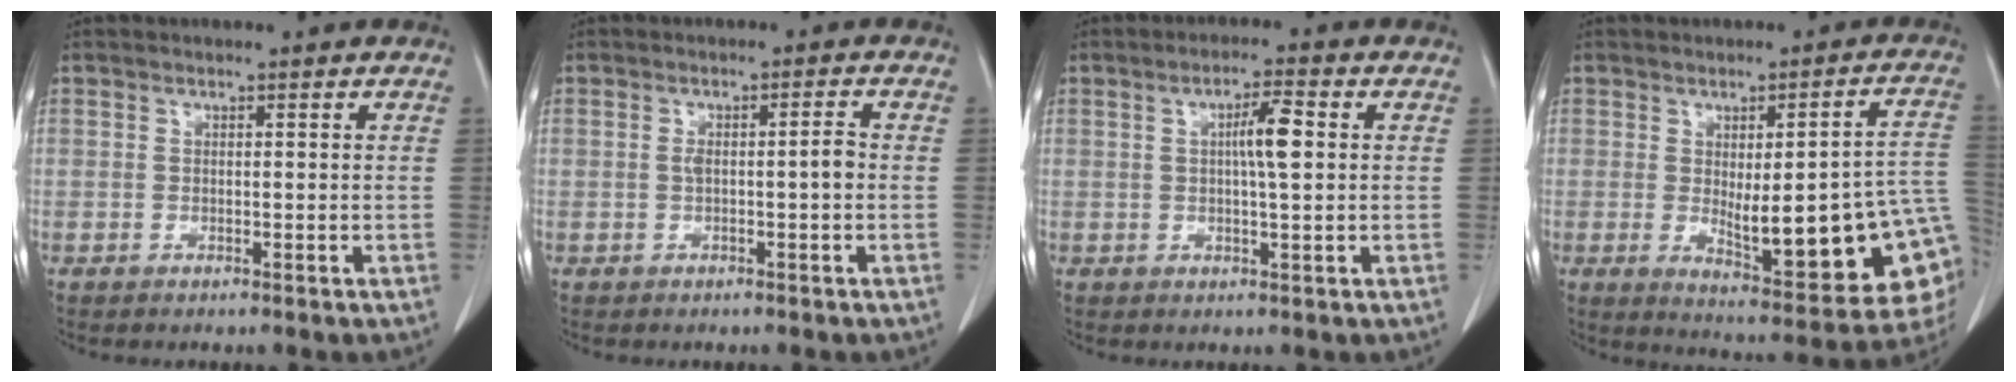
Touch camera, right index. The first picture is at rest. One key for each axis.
{"total": 3.0, "fx": -0.2, "fy": 0.4, "fz": 2.9, "tx": -0.053, "ty": 0.008, "tz": -0.003}
{"total": 4.8, "fx": 0.7, "fy": 0.4, "fz": 4.7, "tx": -0.082, "ty": 0.004, "tz": 0.010}
{"total": 21.0, "fx": -3.0, "fy": 4.7, "fz": 20.2, "tx": -0.190, "ty": 0.007, "tz": -0.016}